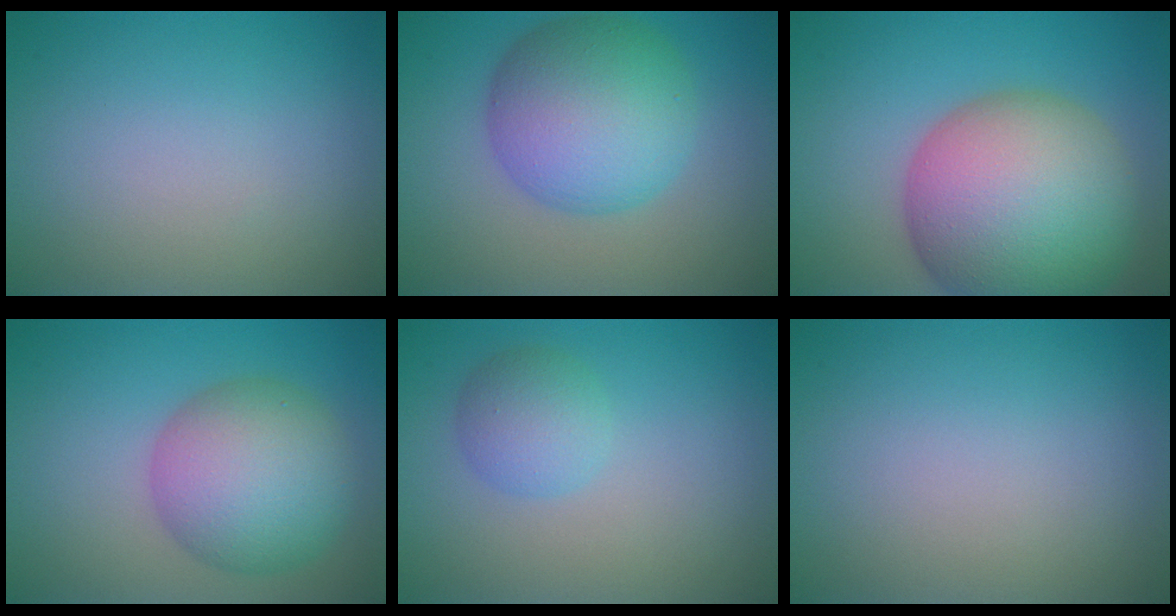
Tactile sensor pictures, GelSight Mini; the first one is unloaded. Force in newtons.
{"total": 9.2, "press": 9.2, "slide": 0.1}
{"total": 15.0, "press": 15.0, "slide": 0.7}
{"total": 8.1, "press": 8.1, "slide": 0.4}
{"total": 2.8, "press": 2.8, "slide": 0.1}
{"total": 0.0}